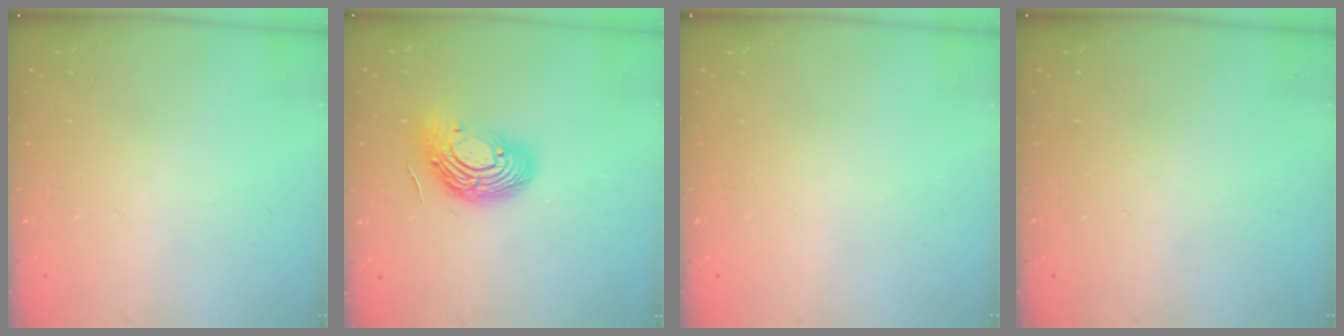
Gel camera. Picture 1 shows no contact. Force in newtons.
{"total": 14.4, "press": 14.3, "slide": 1.2}
{"total": 0.0}
{"total": 0.0}